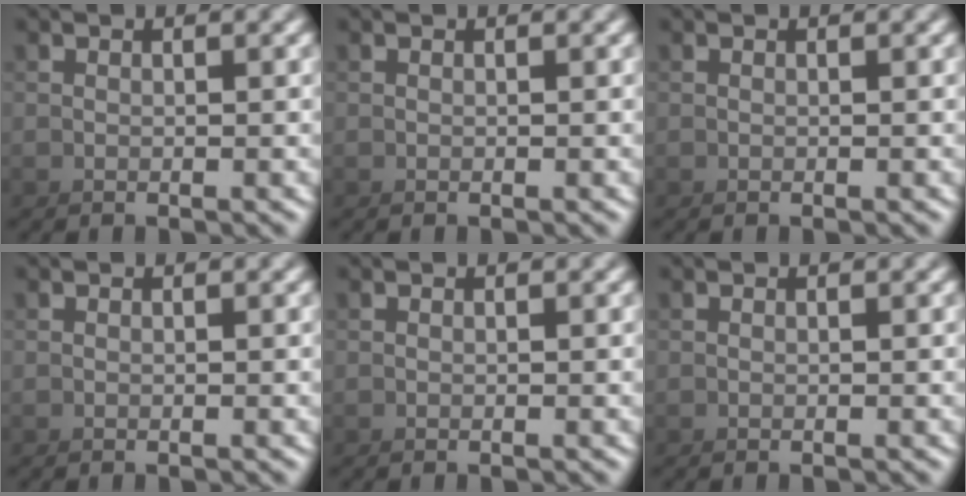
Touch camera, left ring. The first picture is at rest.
{"total": 0.0}
{"total": 0.0}
{"total": 0.0}
{"total": 0.0}
{"total": 0.0}